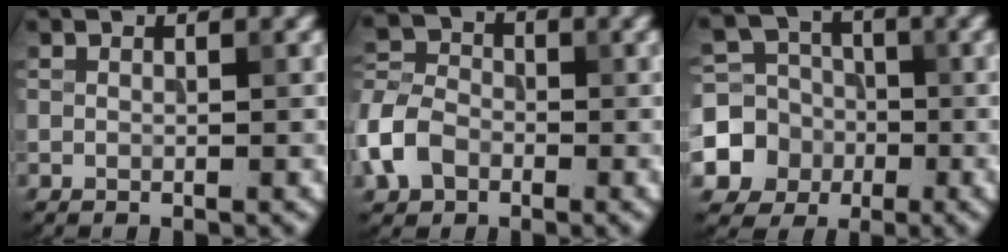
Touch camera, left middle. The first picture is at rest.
{"total": 5.4, "force": [-2.4, 3.9, 2.7], "torque": [-0.061, 0.006, -0.063]}
{"total": 6.7, "force": [-1.9, 6.2, 1.7], "torque": [-0.026, -0.003, -0.060]}